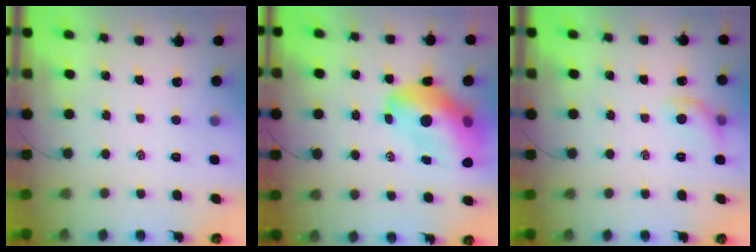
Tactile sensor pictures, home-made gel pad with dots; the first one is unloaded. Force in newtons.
{"total": 16.6, "press": 15.9, "slide": 4.6}
{"total": 7.4, "press": 7.3, "slide": 1.0}